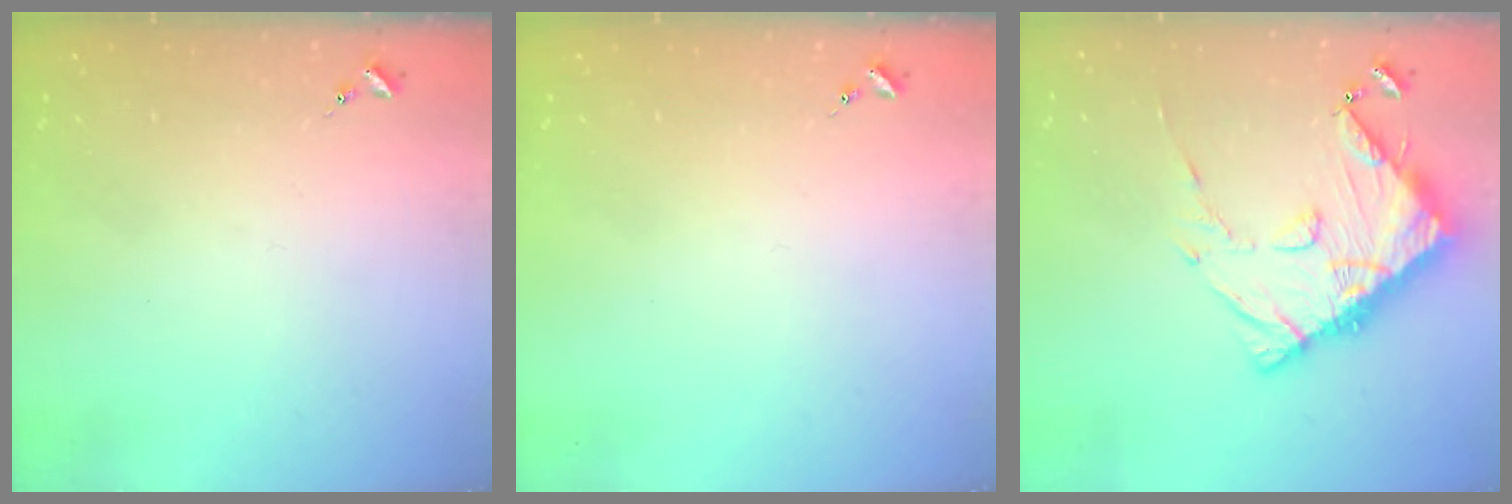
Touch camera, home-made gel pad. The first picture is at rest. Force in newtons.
{"total": 0.0}
{"total": 14.1, "press": 14.0, "slide": 1.6}